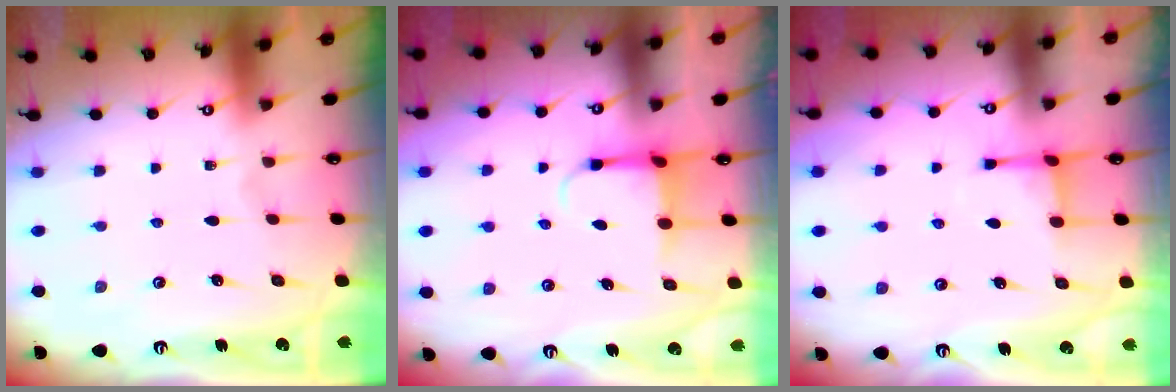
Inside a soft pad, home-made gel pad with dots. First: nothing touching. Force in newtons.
{"total": 3.9, "press": 3.7, "slide": 1.2}
{"total": 2.9, "press": 2.8, "slide": 0.7}